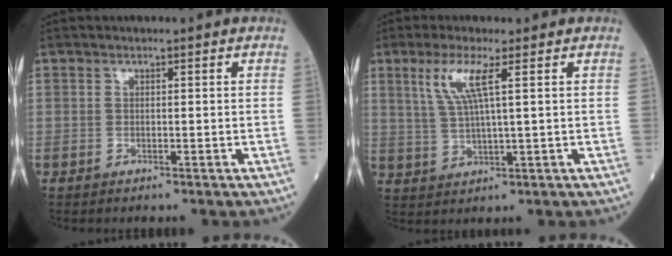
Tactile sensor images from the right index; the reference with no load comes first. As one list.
[{"total": 5.8, "force": [2.5, 0.1, 5.3], "torque": [-0.115, 0.002, 0.053]}]